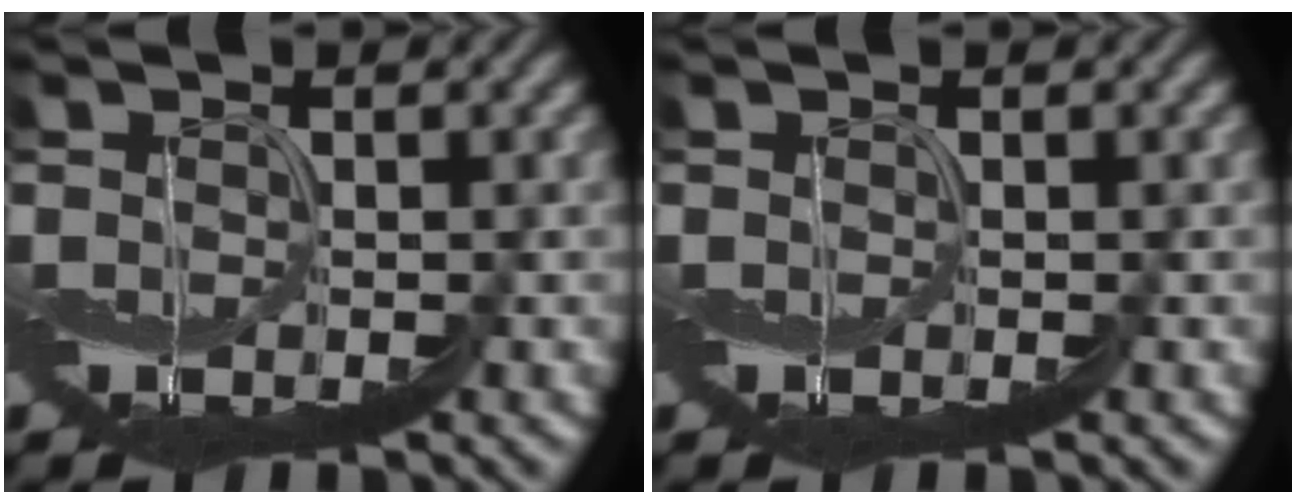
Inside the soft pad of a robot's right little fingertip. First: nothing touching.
{"total": 0.0}